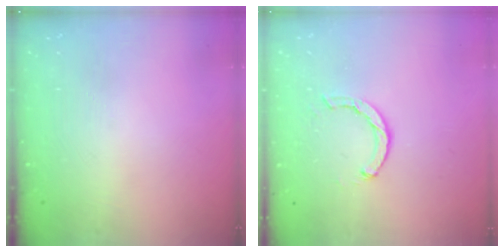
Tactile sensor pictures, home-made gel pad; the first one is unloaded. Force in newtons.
{"total": 2.1, "press": 2.1, "slide": 0.3}